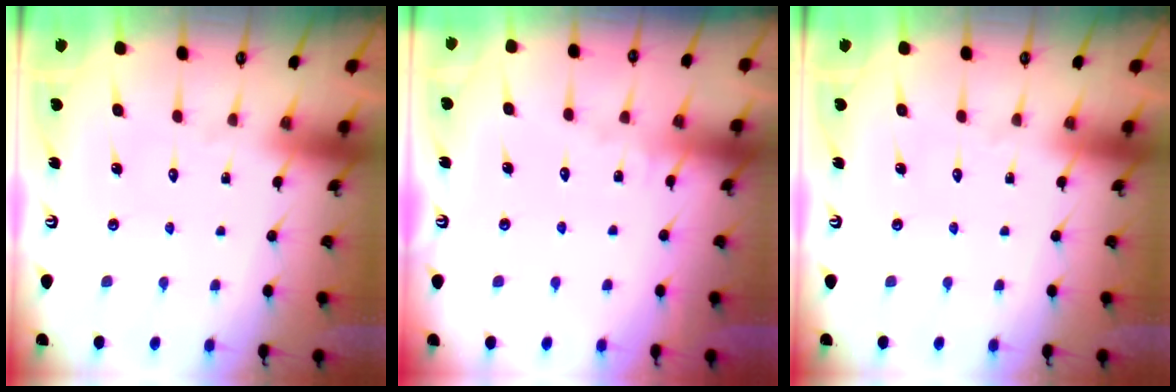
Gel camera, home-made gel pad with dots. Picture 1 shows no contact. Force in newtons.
{"total": 3.6, "press": 3.6, "slide": 0.2}
{"total": 0.0}